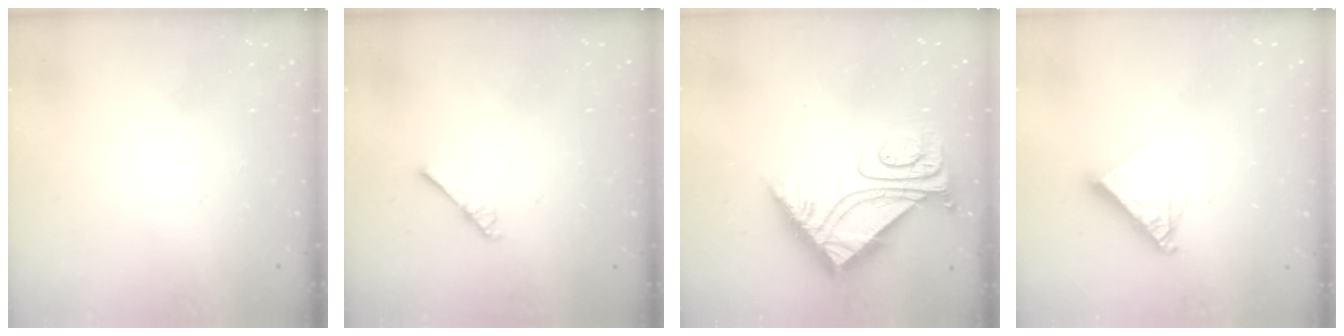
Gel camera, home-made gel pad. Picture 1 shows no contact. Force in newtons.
{"total": 2.6, "press": 2.6, "slide": 0.3}
{"total": 10.2, "press": 10.1, "slide": 0.8}
{"total": 11.7, "press": 11.6, "slide": 1.1}